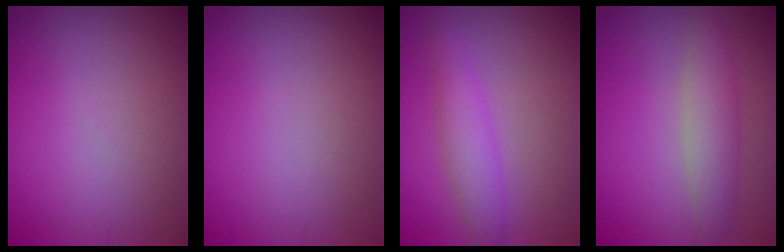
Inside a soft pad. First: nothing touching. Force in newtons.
{"total": 0.0}
{"total": 3.0, "press": 3.0, "slide": 0.1}
{"total": 3.0, "press": 3.0, "slide": 0.0}